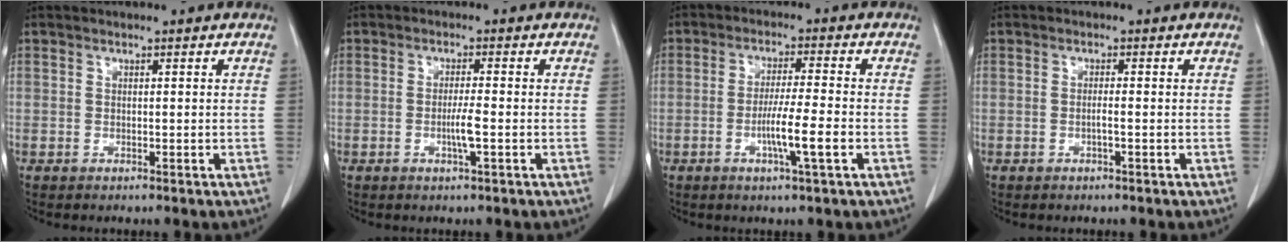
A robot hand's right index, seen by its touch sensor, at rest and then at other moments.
{"total": 2.8, "force": [-0.8, -0.2, 2.7], "torque": [-0.052, -0.003, -0.016]}
{"total": 6.6, "force": [-2.2, -0.5, 6.2], "torque": [-0.108, -0.009, -0.041]}
{"total": 1.1, "force": [-0.4, -0.1, 1.0], "torque": [-0.018, 0.001, -0.007]}